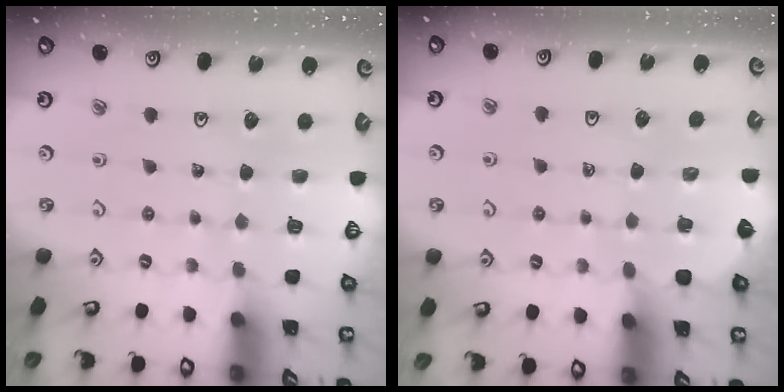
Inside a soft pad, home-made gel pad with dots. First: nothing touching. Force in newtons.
{"total": 2.3, "press": 2.3, "slide": 0.1}